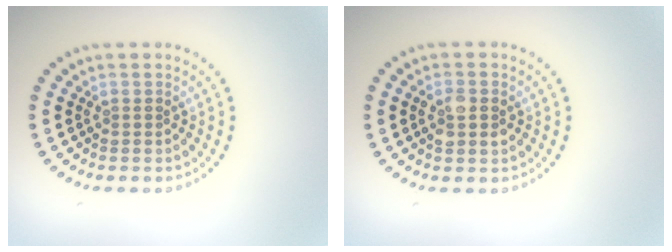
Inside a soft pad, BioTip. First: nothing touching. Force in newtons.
{"total": 2.0, "press": 2.0, "slide": 0.2}